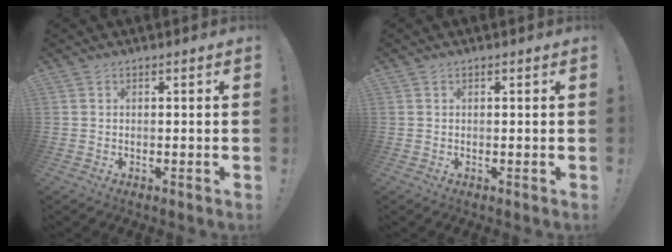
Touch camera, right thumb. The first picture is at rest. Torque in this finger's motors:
{"motor_torque": [0.17, 0.26, 0.03, -0.07, 0.18]}